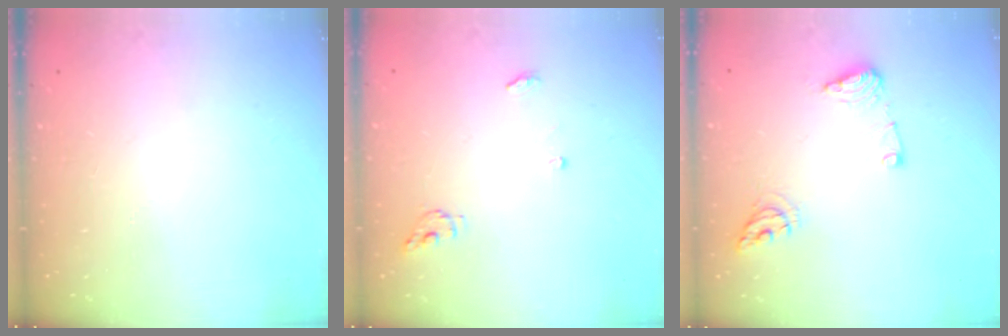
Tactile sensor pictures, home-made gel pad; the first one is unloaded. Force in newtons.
{"total": 4.6, "press": 4.6, "slide": 0.3}
{"total": 9.0, "press": 8.9, "slide": 0.9}